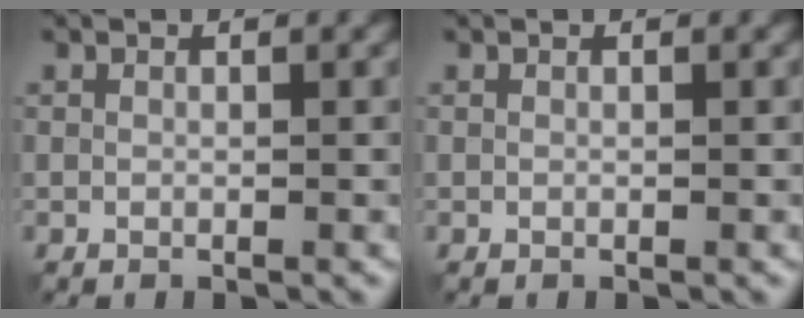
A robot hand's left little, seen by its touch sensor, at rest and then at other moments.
{"total": 0.0}